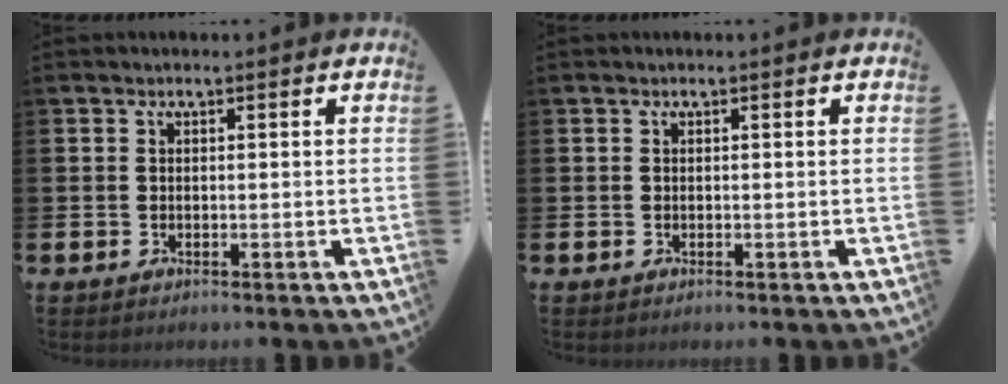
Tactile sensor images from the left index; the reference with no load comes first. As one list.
[{"total": 0.0}]